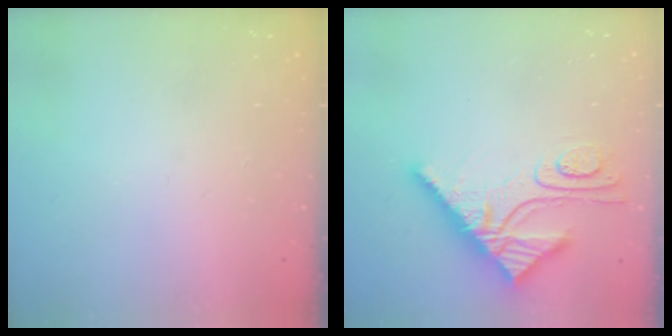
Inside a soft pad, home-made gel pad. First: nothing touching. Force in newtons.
{"total": 14.1, "press": 14.1, "slide": 0.9}